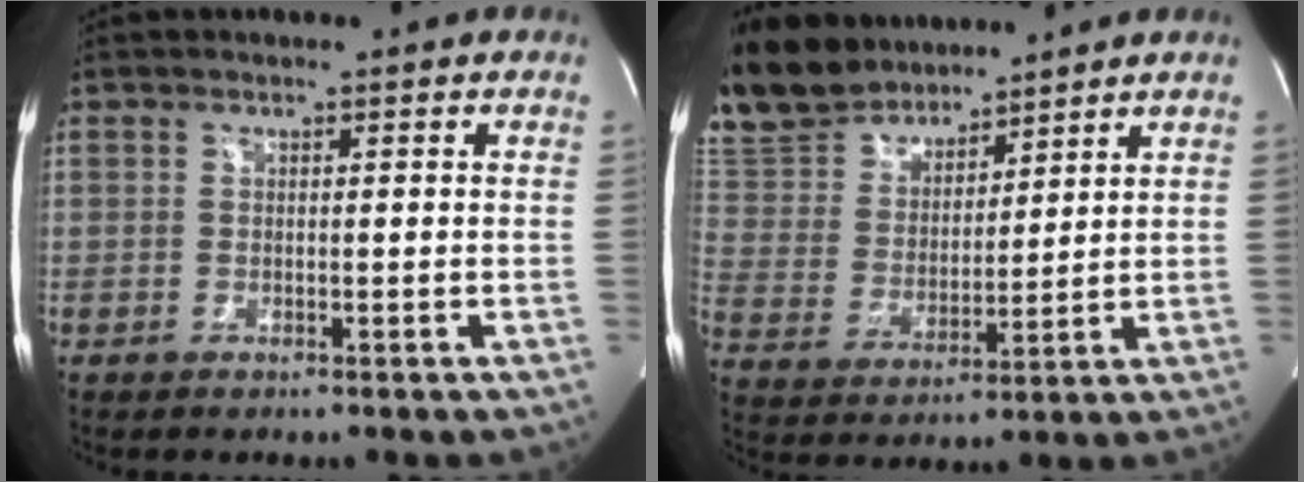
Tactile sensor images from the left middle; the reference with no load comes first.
{"total": 14.3, "force": [12.6, 5.4, 4.1], "torque": [-0.090, 0.024, 0.249]}